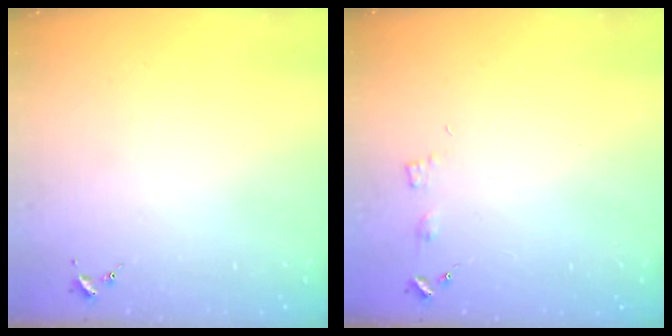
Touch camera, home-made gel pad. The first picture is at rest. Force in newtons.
{"total": 3.6, "press": 3.6, "slide": 0.5}